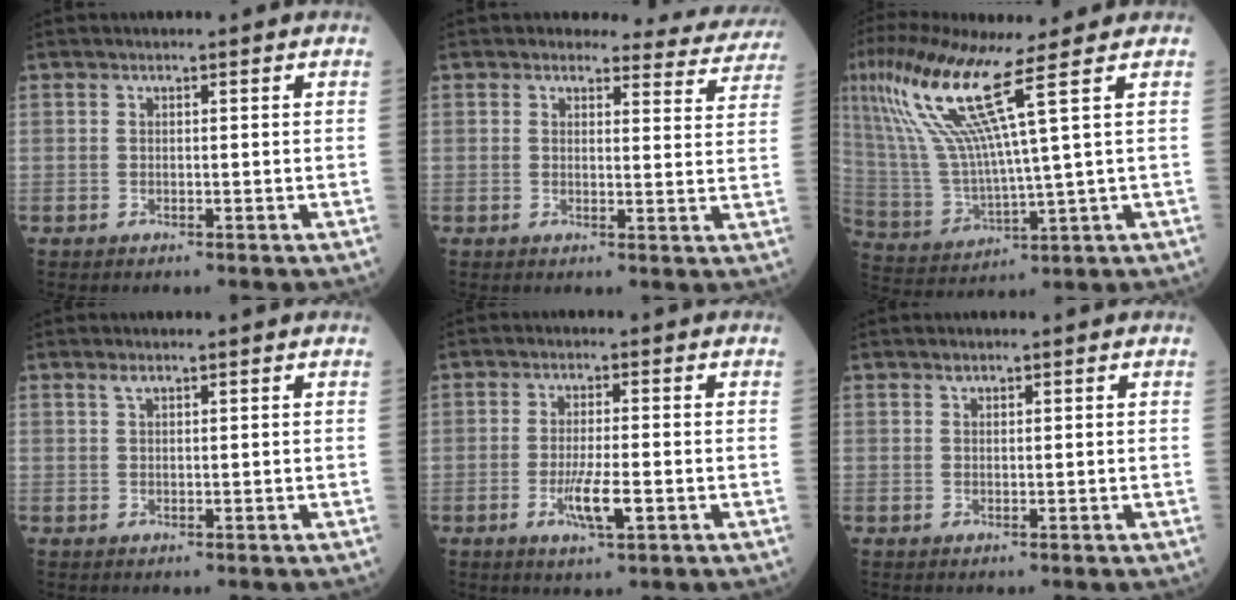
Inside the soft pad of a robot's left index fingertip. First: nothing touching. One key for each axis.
{"total": 10.2, "fx": 9.7, "fy": 3.1, "fz": 0.2, "tx": 0.033, "ty": -0.034, "tz": 0.078}
{"total": 13.1, "fx": 6.9, "fy": -1.2, "fz": 11.1, "tx": -0.249, "ty": 0.005, "tz": 0.141}
{"total": 1.1, "fx": 0.8, "fy": 0.3, "fz": 0.6, "tx": -0.020, "ty": 0.006, "tz": 0.020}
{"total": 5.1, "fx": -2.3, "fy": 0.8, "fz": 4.5, "tx": -0.091, "ty": -0.008, "tz": -0.039}
{"total": 0.7, "fx": 0.6, "fy": 0.3, "fz": 0.3, "tx": -0.010, "ty": 0.002, "tz": 0.012}